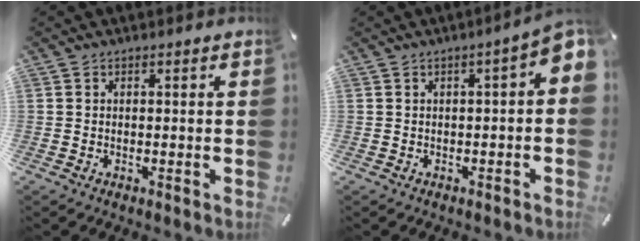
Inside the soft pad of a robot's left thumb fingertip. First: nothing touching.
{"total": 4.6, "force": [0.3, 1.6, 4.3], "torque": [-0.070, -0.001, 0.005]}